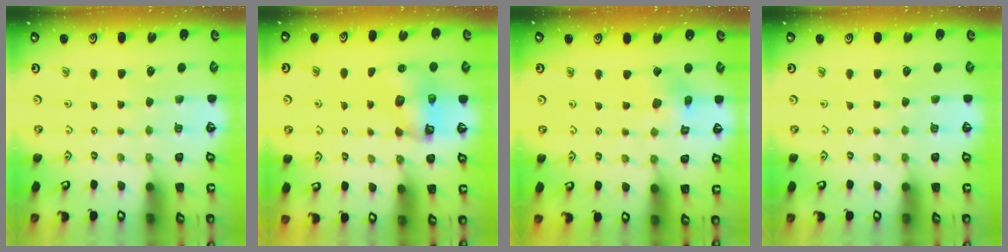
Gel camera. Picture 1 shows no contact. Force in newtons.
{"total": 8.1, "press": 8.1, "slide": 0.6}
{"total": 8.6, "press": 8.6, "slide": 1.0}
{"total": 0.0}